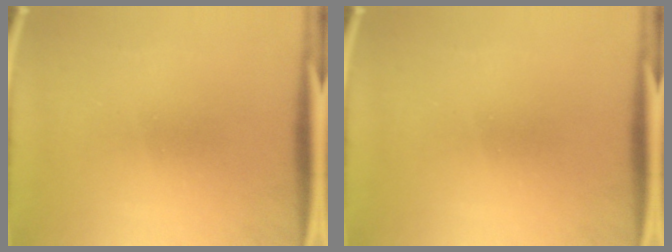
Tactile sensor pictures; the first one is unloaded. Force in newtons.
{"total": 0.0}